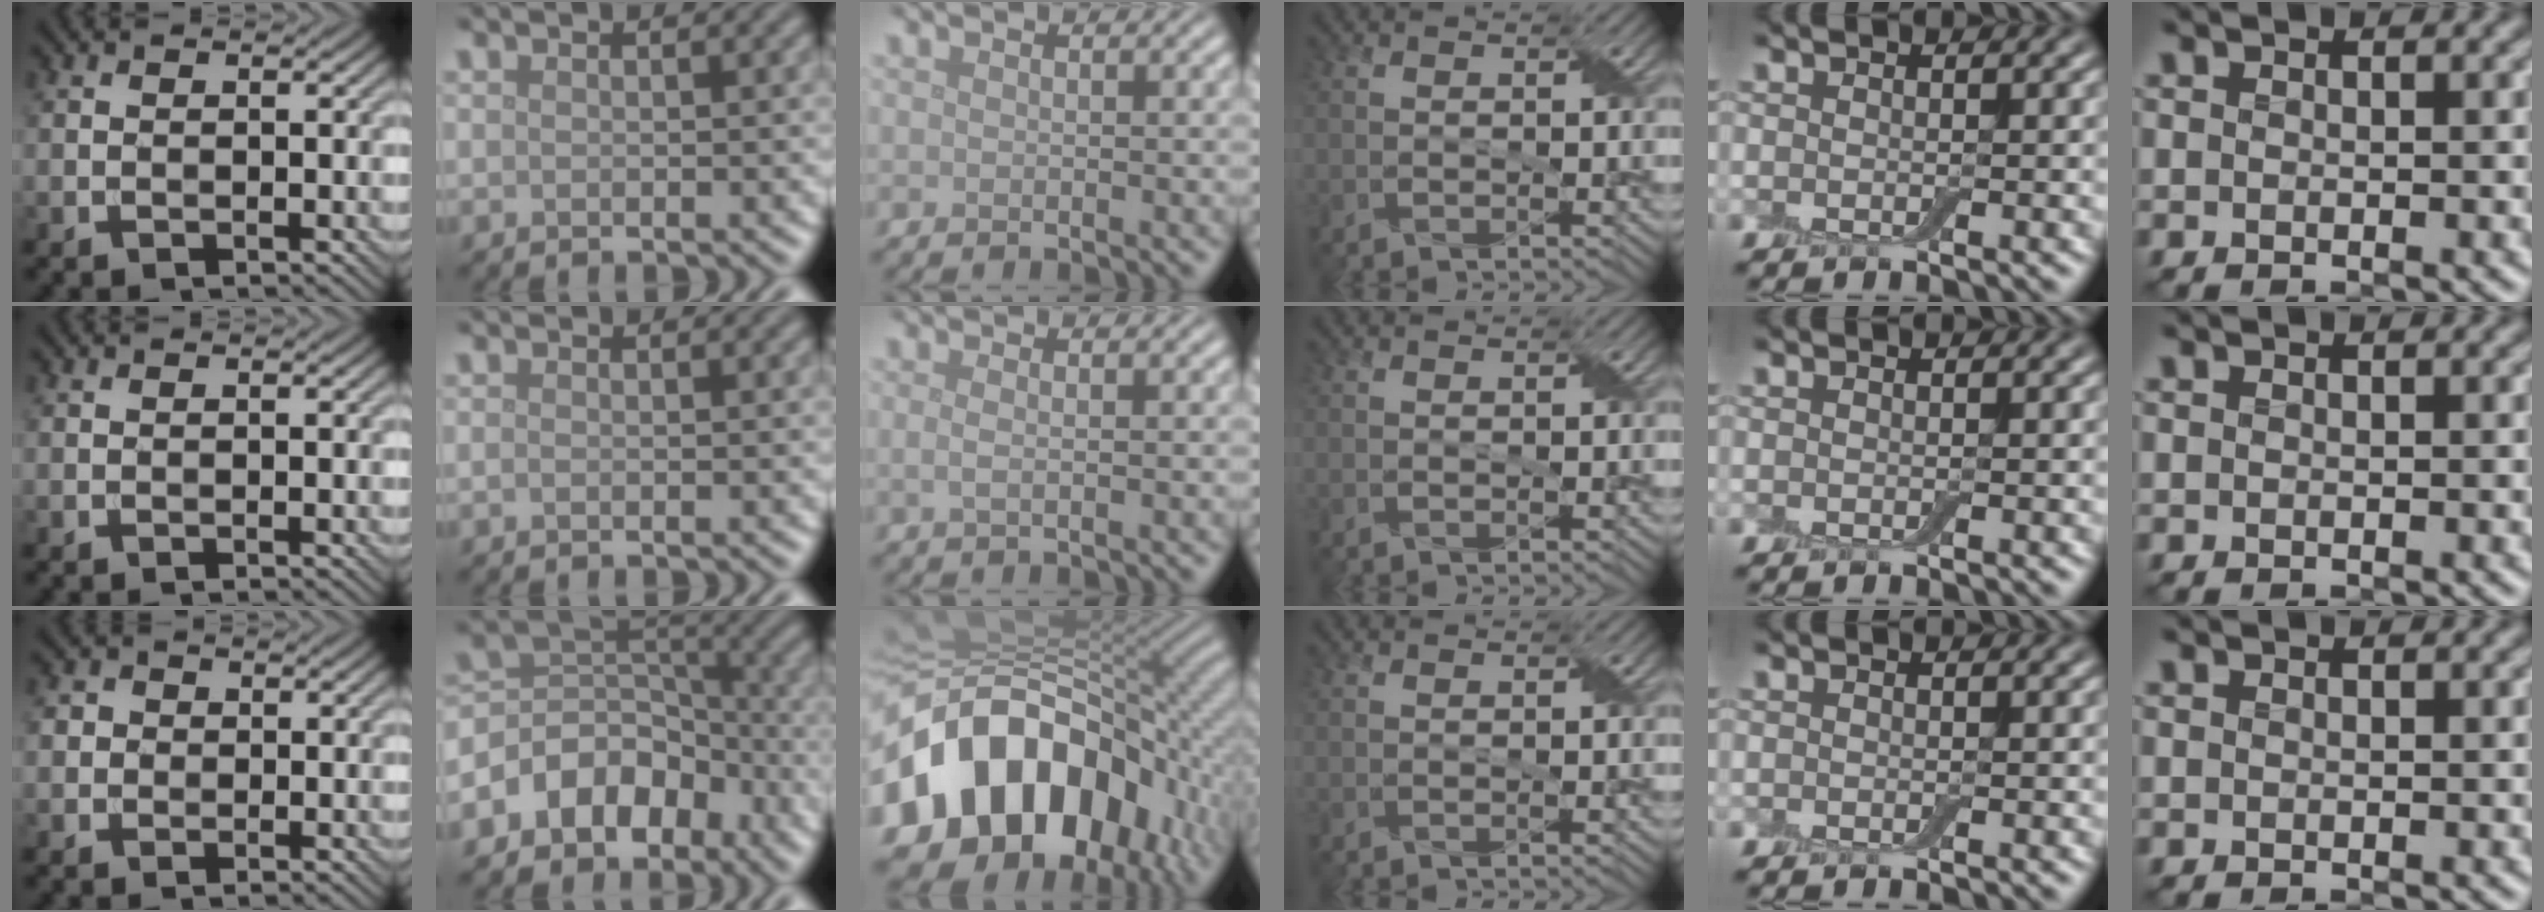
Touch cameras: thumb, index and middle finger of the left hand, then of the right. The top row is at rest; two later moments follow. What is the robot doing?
{"motion": "fold", "object": "cloth"}